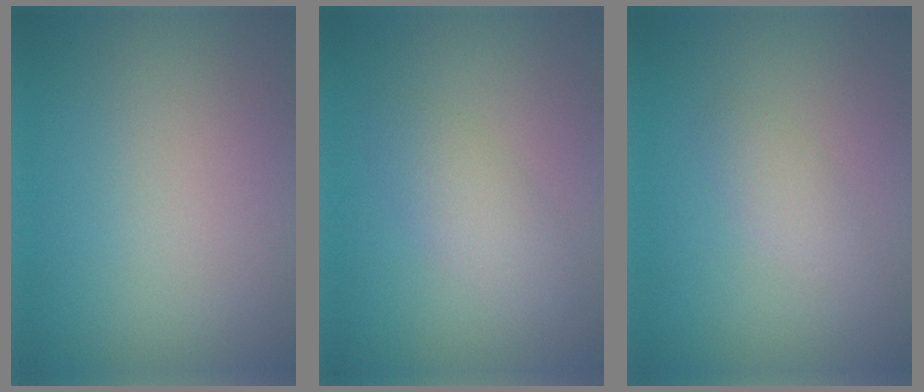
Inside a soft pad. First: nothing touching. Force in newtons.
{"total": 2.5, "press": 2.5, "slide": 0.0}
{"total": 1.4, "press": 1.4, "slide": 0.1}